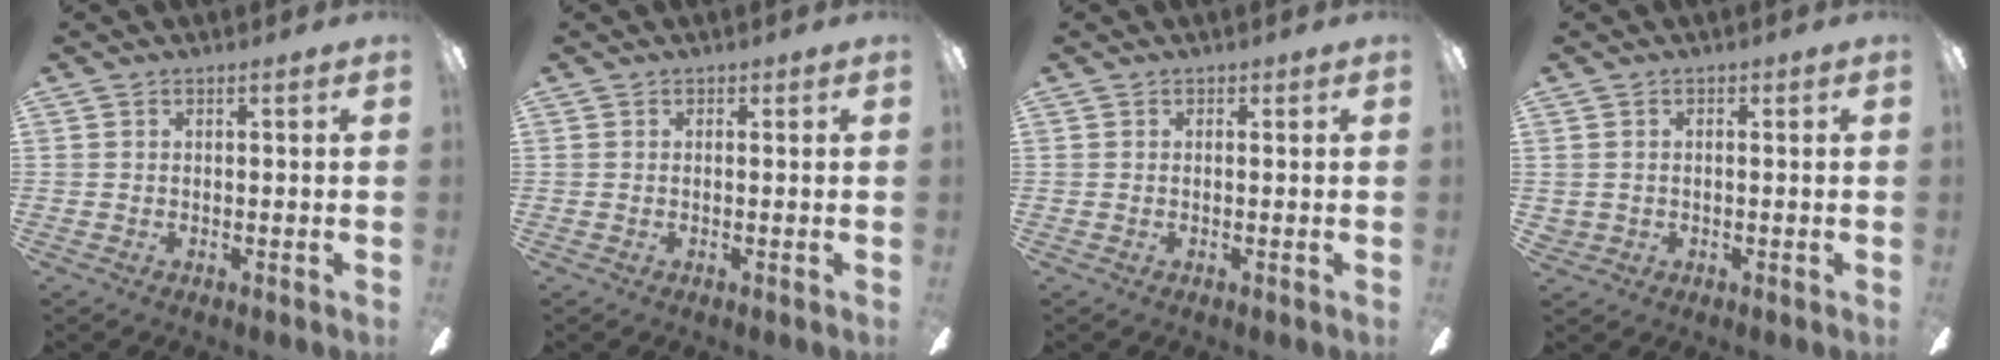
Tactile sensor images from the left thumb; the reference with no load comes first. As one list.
[{"total": 0.0}, {"total": 0.0}, {"total": 1.9, "force": [0.4, 1.8, 0.3], "torque": [-0.006, 0.003, 0.006]}]